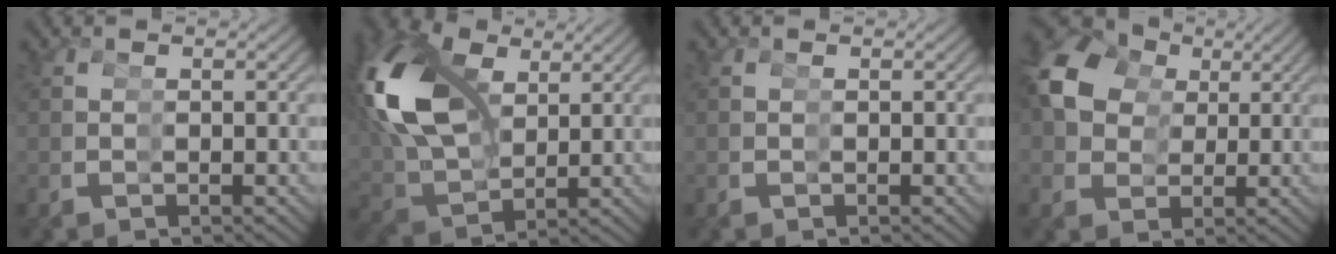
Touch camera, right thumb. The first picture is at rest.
{"total": 13.7, "force": [4.6, 9.1, 9.1], "torque": [-0.199, 0.007, 0.069]}
{"total": 0.0}
{"total": 11.4, "force": [4.1, 8.7, 6.1], "torque": [-0.121, 0.014, 0.060]}